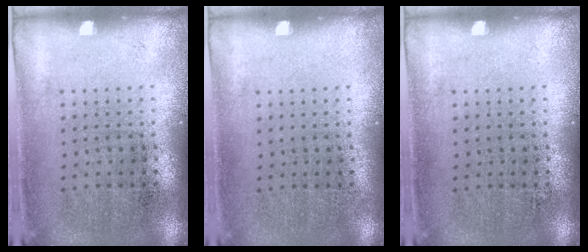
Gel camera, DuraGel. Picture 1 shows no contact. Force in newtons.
{"total": 0.0}
{"total": 0.0}